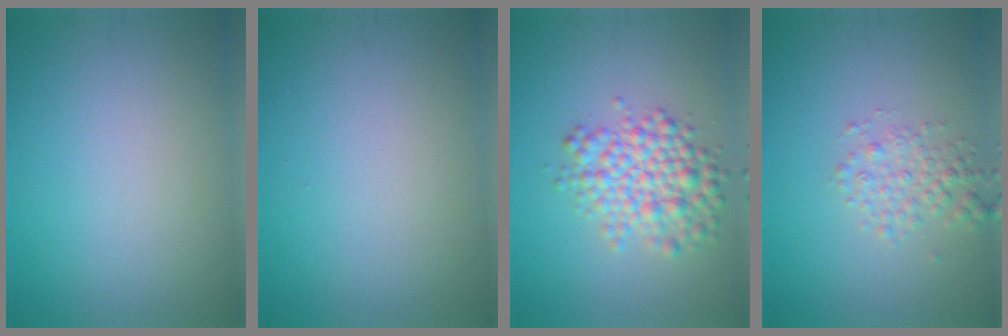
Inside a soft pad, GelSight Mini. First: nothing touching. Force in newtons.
{"total": 0.0}
{"total": 4.9, "press": 4.9, "slide": 0.1}
{"total": 2.2, "press": 2.2, "slide": 0.1}